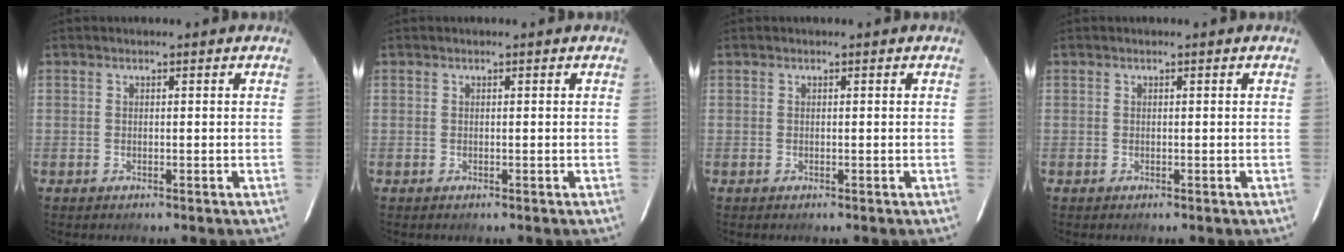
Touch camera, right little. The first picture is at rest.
{"total": 0.0}
{"total": 0.0}
{"total": 0.0}